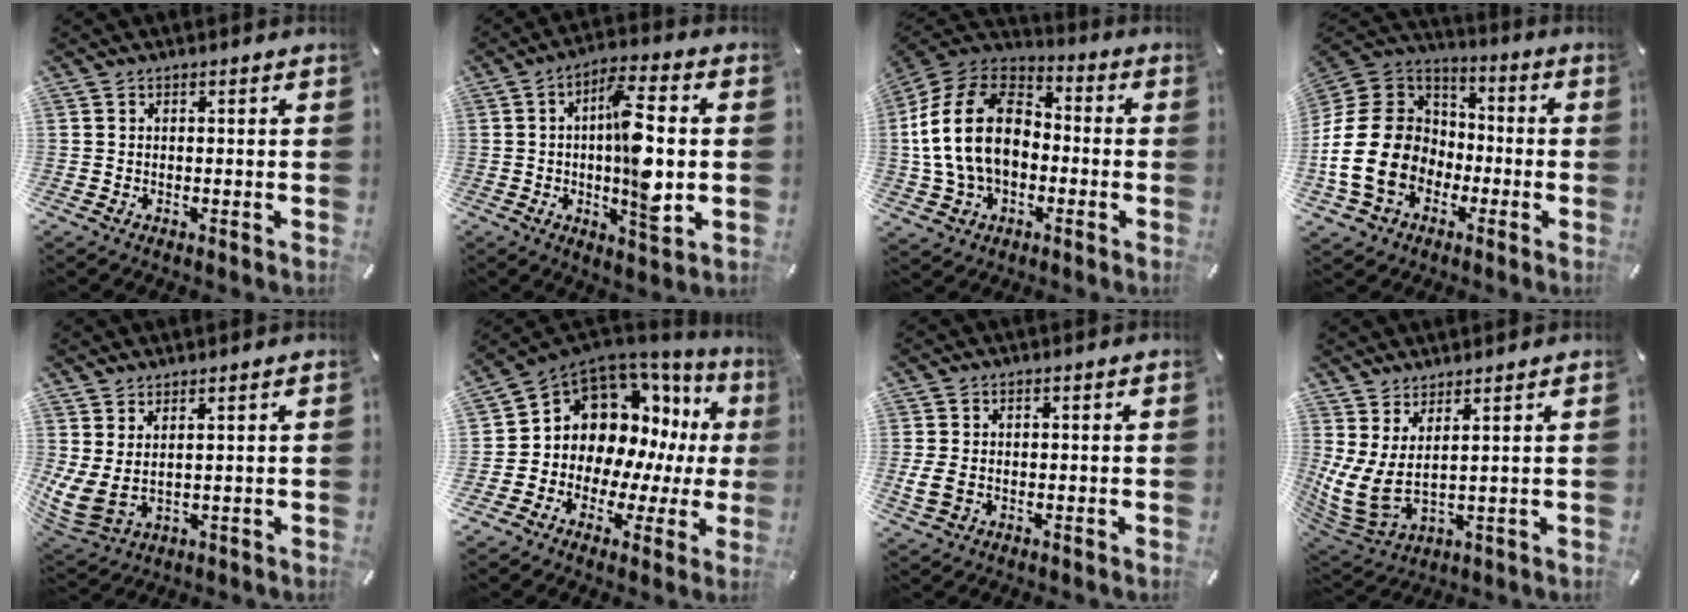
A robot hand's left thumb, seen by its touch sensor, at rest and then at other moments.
{"total": 14.0, "force": [-0.3, 4.2, 13.4], "torque": [-0.221, -0.014, -0.012]}
{"total": 18.5, "force": [-1.6, 13.8, 12.2], "torque": [-0.271, 0.024, -0.035]}
{"total": 20.1, "force": [-5.3, 16.5, 10.0], "torque": [-0.215, 0.036, -0.090]}
{"total": 6.1, "force": [1.9, 2.9, 5.0], "torque": [-0.125, -0.032, 0.038]}
{"total": 11.6, "force": [4.3, 9.6, 4.9], "torque": [-0.096, -0.062, 0.089]}
{"total": 4.0, "force": [-0.4, 2.9, 2.7], "torque": [-0.046, 0.001, -0.008]}
{"total": 7.5, "force": [2.1, 3.2, 6.4], "torque": [-0.161, -0.044, 0.043]}